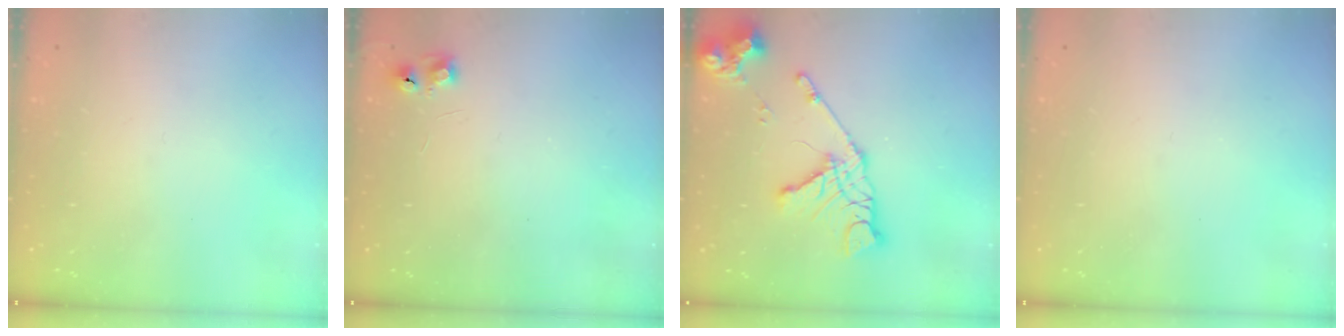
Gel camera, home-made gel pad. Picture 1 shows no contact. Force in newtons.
{"total": 6.2, "press": 6.1, "slide": 1.0}
{"total": 16.2, "press": 16.1, "slide": 2.0}
{"total": 0.0}